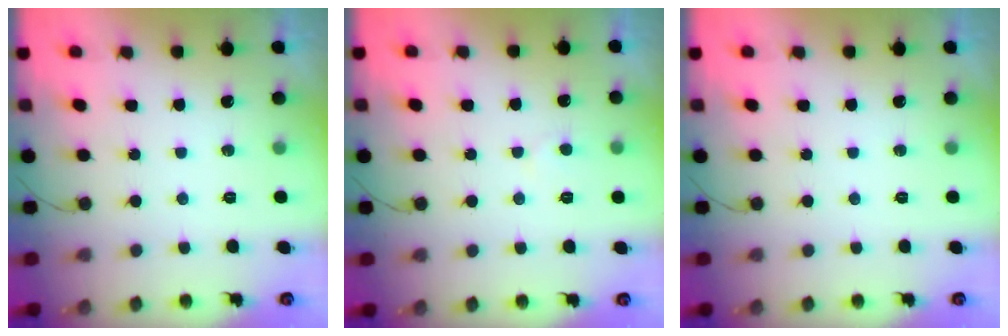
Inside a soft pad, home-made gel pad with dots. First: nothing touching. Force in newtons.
{"total": 3.0, "press": 3.0, "slide": 0.3}
{"total": 0.0}